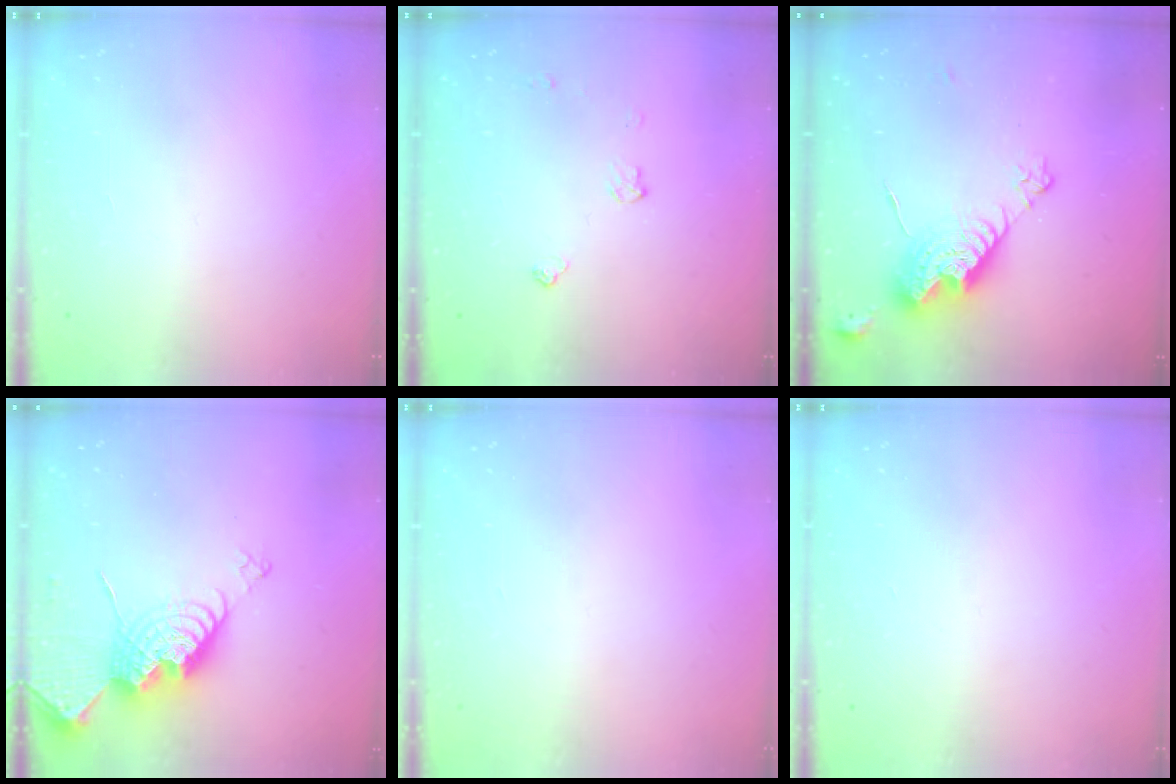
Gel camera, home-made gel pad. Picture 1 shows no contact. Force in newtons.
{"total": 5.3, "press": 5.2, "slide": 0.7}
{"total": 12.0, "press": 11.9, "slide": 1.0}
{"total": 14.1, "press": 14.0, "slide": 1.0}
{"total": 0.0}
{"total": 0.0}